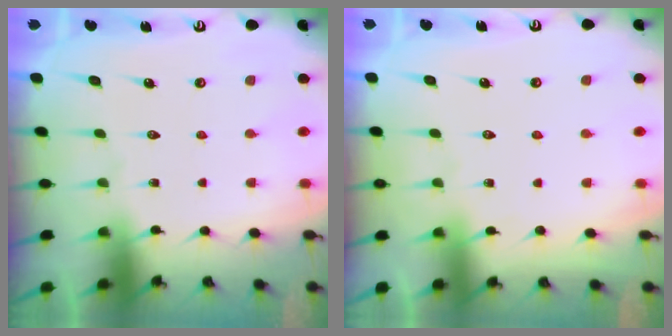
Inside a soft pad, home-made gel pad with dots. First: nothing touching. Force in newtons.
{"total": 2.2, "press": 2.2, "slide": 0.3}